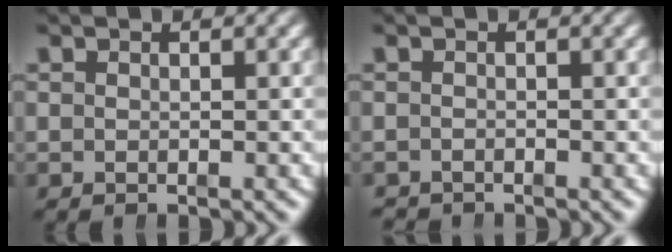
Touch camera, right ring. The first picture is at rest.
{"total": 1.4, "force": [-1.4, 0.0, -0.2], "torque": [0.001, -0.016, -0.018]}